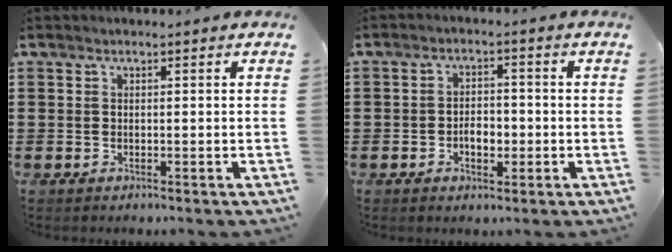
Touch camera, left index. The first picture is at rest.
{"total": 3.5, "force": [-1.0, 2.0, 2.7], "torque": [-0.045, 0.000, -0.022]}